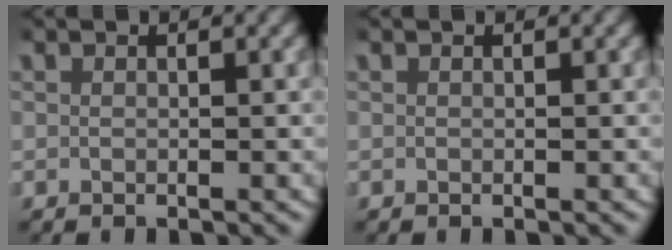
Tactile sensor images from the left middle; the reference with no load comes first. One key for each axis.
{"total": 0.0}